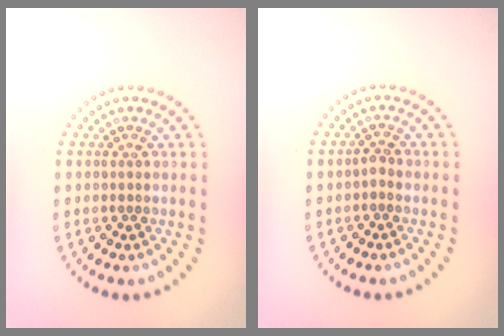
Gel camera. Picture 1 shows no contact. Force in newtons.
{"total": 0.9, "press": 0.7, "slide": 0.6}